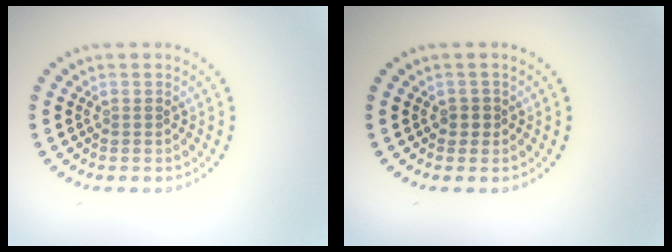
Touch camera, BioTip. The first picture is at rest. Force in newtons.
{"total": 1.0, "press": 0.9, "slide": 0.4}